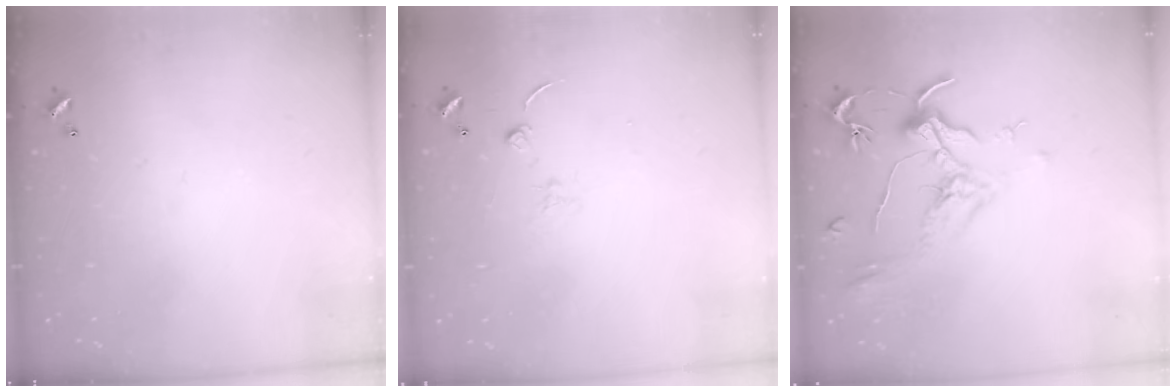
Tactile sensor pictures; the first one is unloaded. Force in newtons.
{"total": 0.9, "press": 0.9, "slide": 0.3}
{"total": 1.8, "press": 1.6, "slide": 0.9}